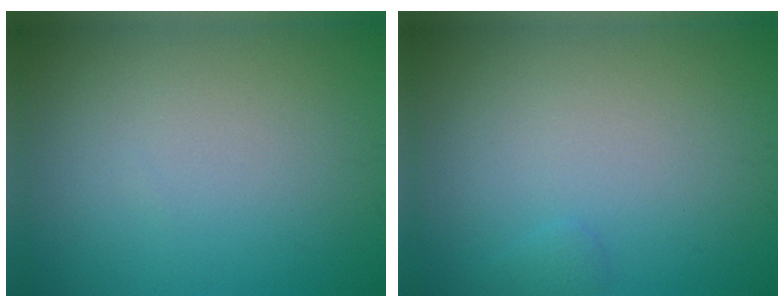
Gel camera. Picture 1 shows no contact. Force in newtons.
{"total": 0.6, "press": 0.6, "slide": 0.0}